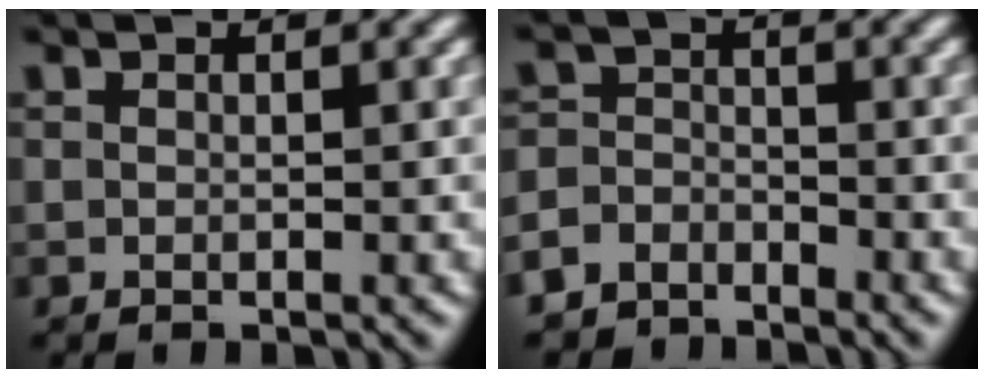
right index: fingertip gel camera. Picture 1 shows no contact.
{"total": 4.2, "force": [-3.5, 2.3, 0.3], "torque": [0.007, -0.018, -0.061]}